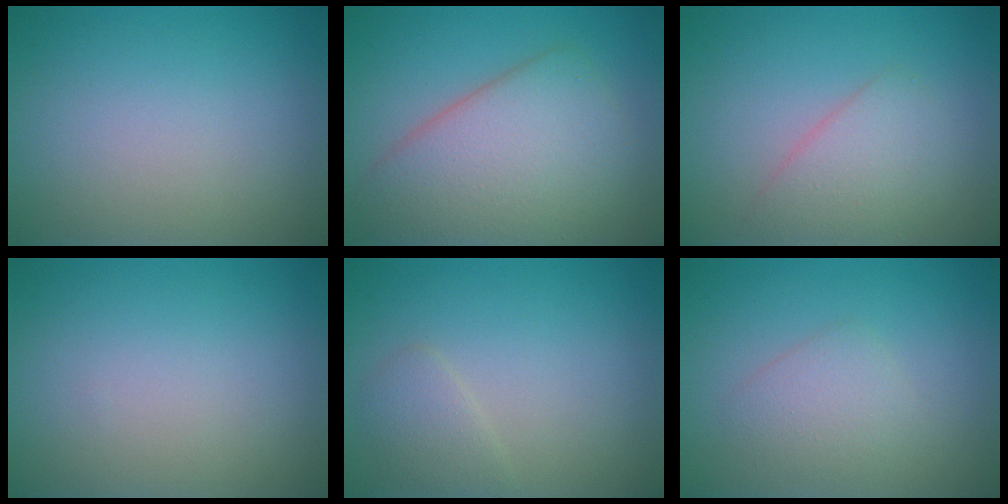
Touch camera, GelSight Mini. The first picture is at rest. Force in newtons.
{"total": 7.7, "press": 7.7, "slide": 0.2}
{"total": 2.8, "press": 2.7, "slide": 0.2}
{"total": 0.0}
{"total": 1.7, "press": 1.7, "slide": 0.0}
{"total": 2.1, "press": 2.1, "slide": 0.0}